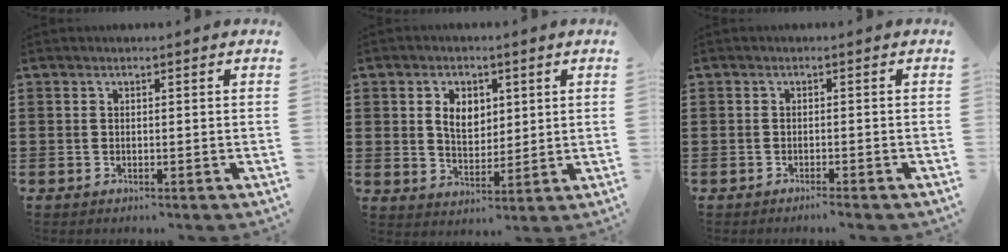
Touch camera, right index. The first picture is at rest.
{"total": 5.0, "force": [1.4, 3.6, 3.2], "torque": [-0.068, 0.010, 0.020]}
{"total": 1.1, "force": [-1.0, -0.1, 0.5], "torque": [-0.010, -0.002, -0.018]}